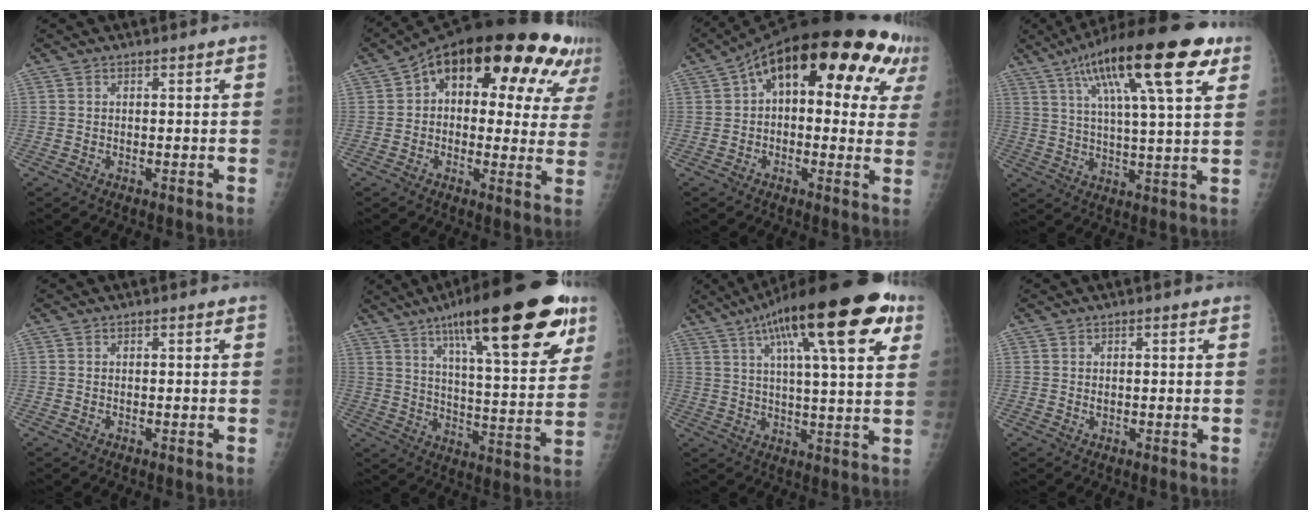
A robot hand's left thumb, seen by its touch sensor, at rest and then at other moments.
{"total": 22.6, "force": [10.4, 11.1, 16.7], "torque": [-0.192, 0.019, 0.139]}
{"total": 22.3, "force": [8.7, 10.7, 17.5], "torque": [-0.219, 0.038, 0.115]}
{"total": 22.4, "force": [11.0, 5.6, 18.8], "torque": [-0.292, 0.000, 0.172]}
{"total": 0.0}
{"total": 27.9, "force": [15.4, 7.1, 22.2], "torque": [-0.307, -0.032, 0.233]}
{"total": 24.1, "force": [11.6, 6.4, 20.2], "torque": [-0.297, 0.001, 0.170]}
{"total": 1.0, "force": [0.2, 0.5, 0.8], "torque": [-0.011, 0.003, 0.006]}